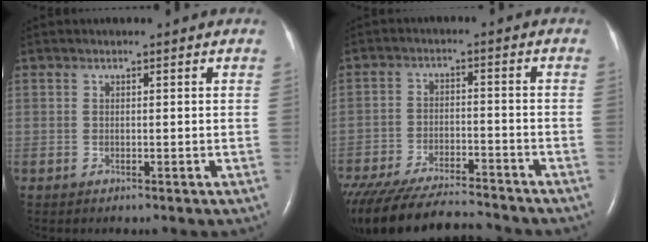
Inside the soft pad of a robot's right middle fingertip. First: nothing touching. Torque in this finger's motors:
{"motor_torque": [1.08, -1.07, 0.25, 0.10]}